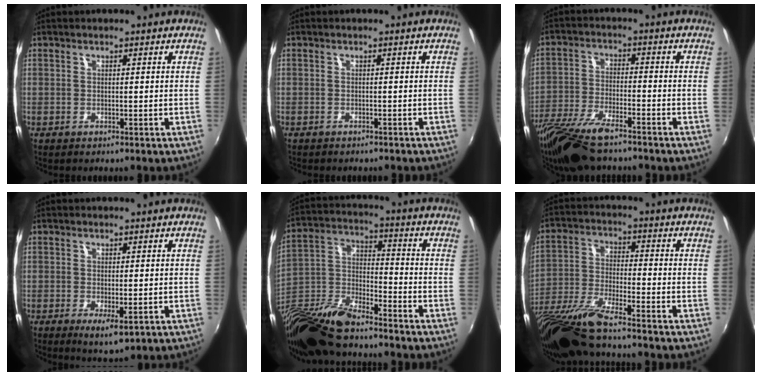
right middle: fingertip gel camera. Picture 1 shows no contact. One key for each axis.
{"total": 1.8, "fx": -1.7, "fy": 0.4, "fz": 0.6, "tx": -0.016, "ty": -0.009, "tz": -0.021}
{"total": 14.1, "fx": -11.3, "fy": 3.5, "fz": 7.7, "tx": -0.174, "ty": -0.035, "tz": -0.212}
{"total": 3.8, "fx": -1.1, "fy": 1.2, "fz": 3.4, "tx": -0.061, "ty": -0.016, "tz": -0.011}
{"total": 16.9, "fx": -12.8, "fy": 5.4, "fz": 9.7, "tx": -0.226, "ty": -0.025, "tz": -0.250}
{"total": 15.3, "fx": -12.6, "fy": 1.0, "fz": 8.6, "tx": -0.181, "ty": -0.045, "tz": -0.241}